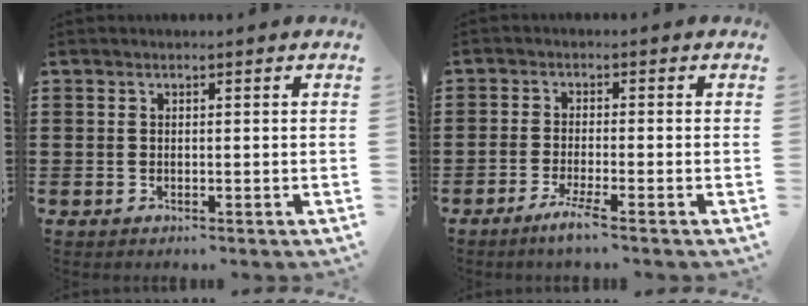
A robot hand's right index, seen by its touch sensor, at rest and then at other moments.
{"total": 3.4, "force": [-2.4, -0.2, 2.4], "torque": [-0.052, -0.012, -0.044]}